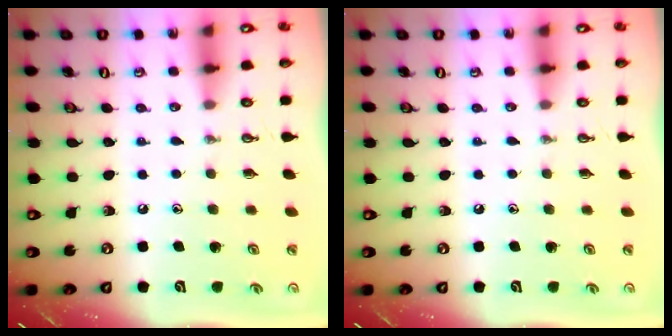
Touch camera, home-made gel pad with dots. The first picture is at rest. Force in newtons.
{"total": 0.0}